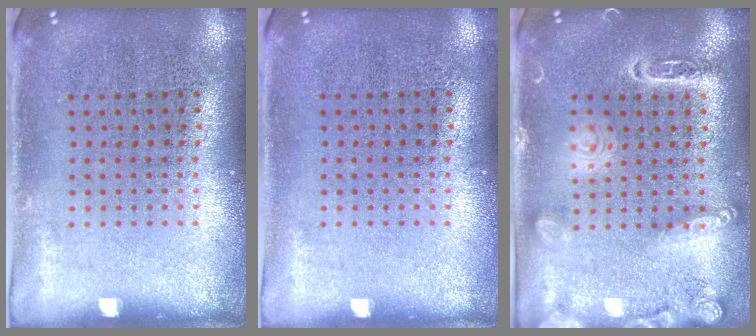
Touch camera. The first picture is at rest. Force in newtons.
{"total": 0.0}
{"total": 1.9, "press": 1.8, "slide": 0.4}